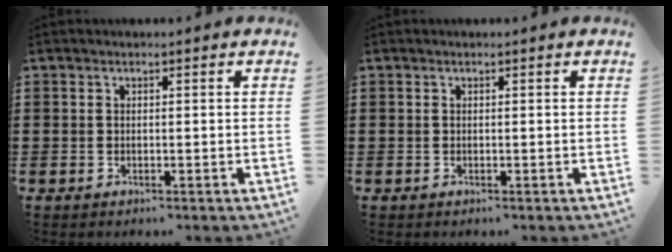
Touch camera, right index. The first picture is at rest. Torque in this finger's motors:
{"motor_torque": [-0.07, 0.00, 0.00, 0.00]}